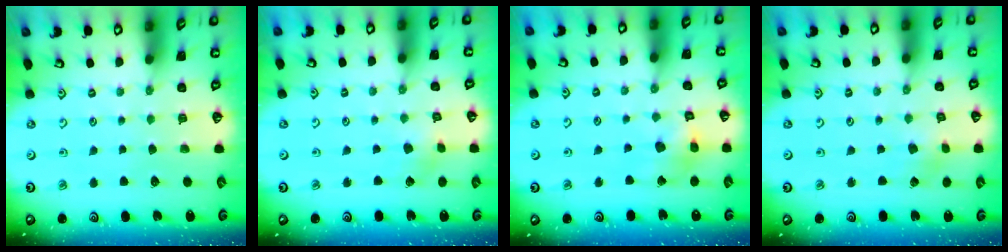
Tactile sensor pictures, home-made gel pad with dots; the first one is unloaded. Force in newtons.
{"total": 3.1, "press": 3.1, "slide": 0.4}
{"total": 11.7, "press": 11.6, "slide": 1.5}
{"total": 2.0, "press": 2.0, "slide": 0.3}